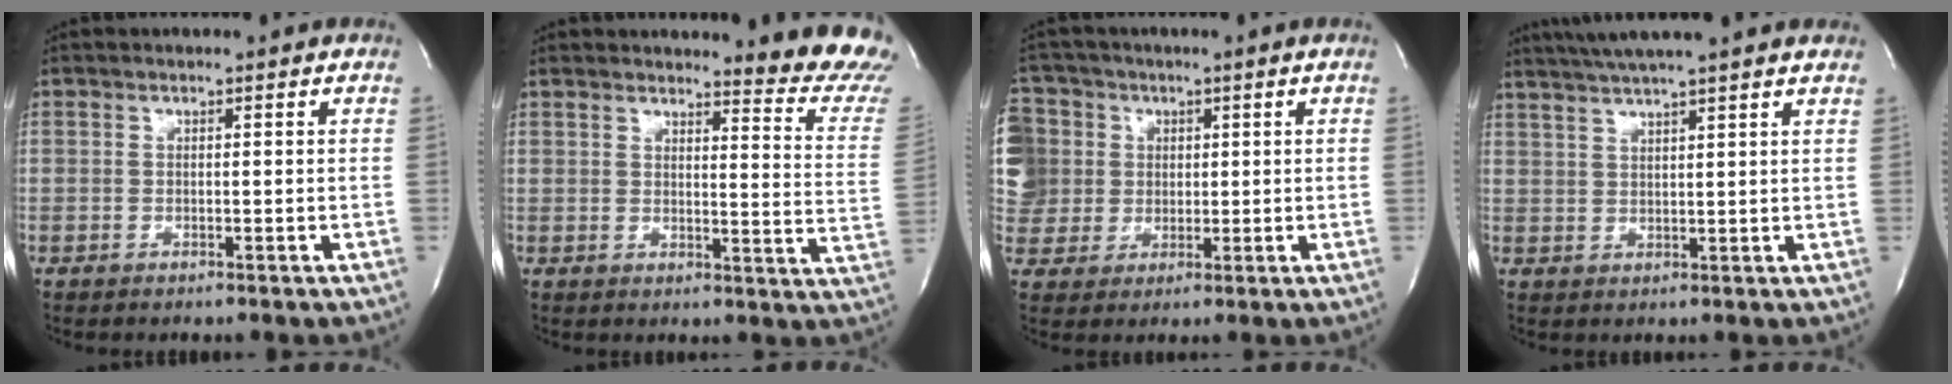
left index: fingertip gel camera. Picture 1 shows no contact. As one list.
[{"total": 12.8, "force": [12.3, 0.5, 3.6], "torque": [-0.023, -0.104, 0.115]}, {"total": 18.2, "force": [3.9, 17.0, 5.1], "torque": [-0.204, 0.066, 0.094]}, {"total": 10.8, "force": [9.2, -0.3, 5.5], "torque": [-0.096, 0.034, 0.128]}]